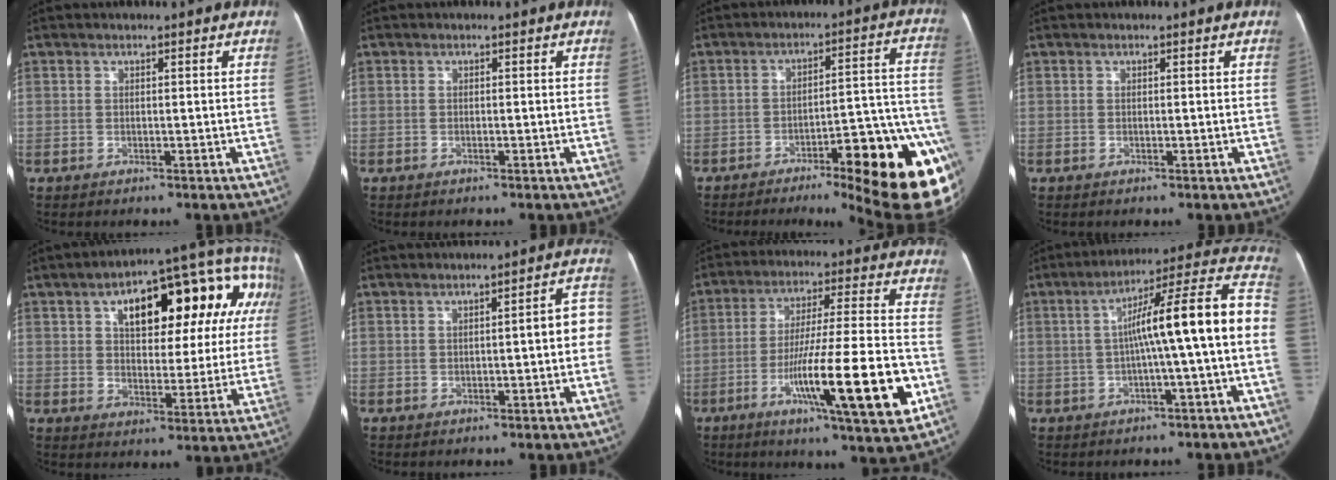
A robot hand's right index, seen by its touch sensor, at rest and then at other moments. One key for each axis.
{"total": 0.0}
{"total": 21.9, "fx": -11.4, "fy": 2.9, "fz": 18.5, "tx": -0.142, "ty": 0.026, "tz": -0.155}
{"total": 0.0}
{"total": 20.4, "fx": 6.9, "fy": 8.9, "fz": 17.0, "tx": -0.221, "ty": 0.062, "tz": 0.095}
{"total": 4.7, "fx": -0.4, "fy": 1.0, "fz": 4.5, "tx": -0.045, "ty": 0.024, "tz": -0.010}
{"total": 18.2, "fx": -6.6, "fy": 0.6, "fz": 16.9, "tx": -0.257, "ty": -0.014, "tz": -0.104}
{"total": 14.6, "fx": -1.2, "fy": -0.4, "fz": 14.5, "tx": -0.207, "ty": 0.046, "tz": -0.024}